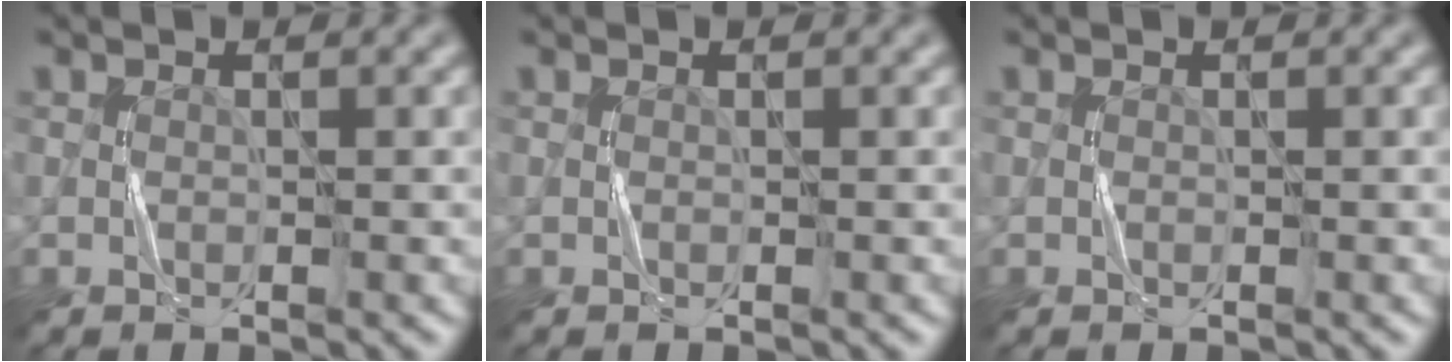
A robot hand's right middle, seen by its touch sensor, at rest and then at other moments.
{"total": 0.0}
{"total": 0.0}